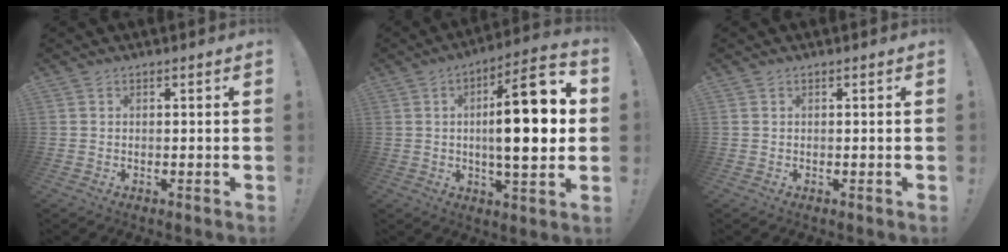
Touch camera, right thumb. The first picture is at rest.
{"total": 19.1, "force": [1.5, 5.5, 18.2], "torque": [-0.285, -0.004, 0.011]}
{"total": 0.0}